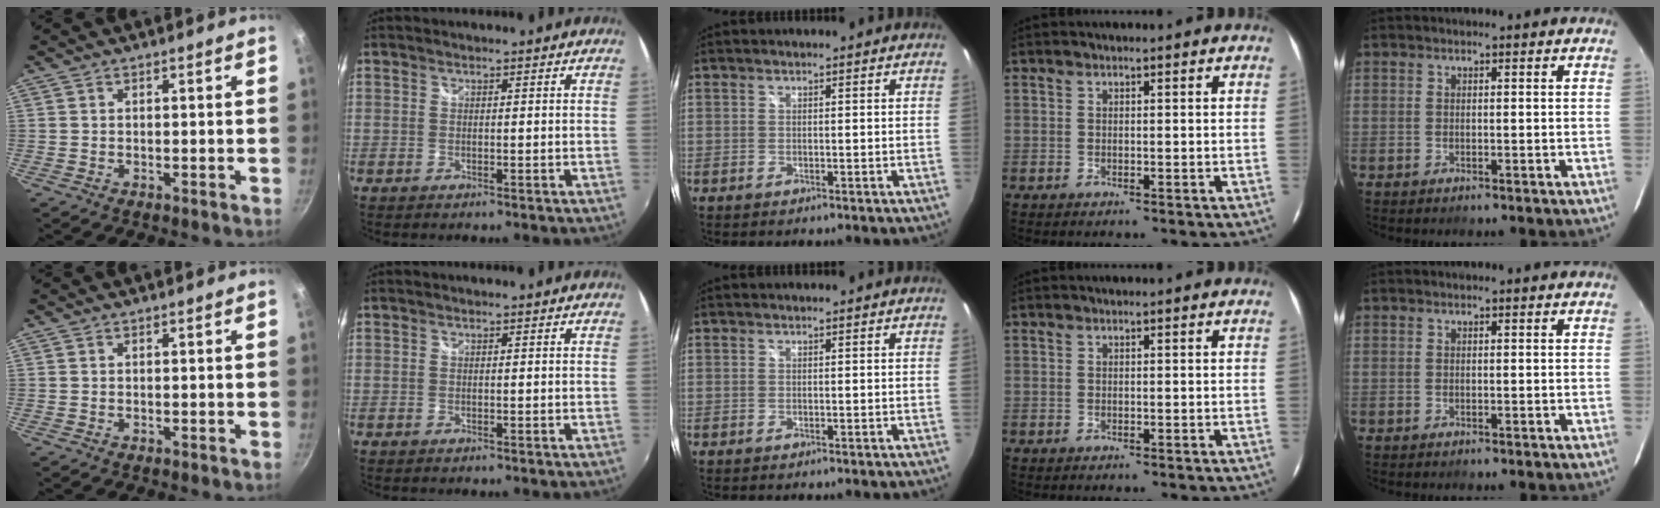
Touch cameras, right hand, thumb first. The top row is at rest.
{}